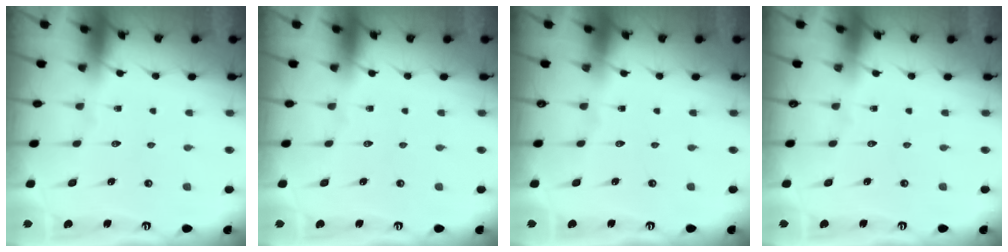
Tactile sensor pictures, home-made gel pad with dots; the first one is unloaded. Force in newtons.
{"total": 0.0}
{"total": 0.0}
{"total": 0.0}